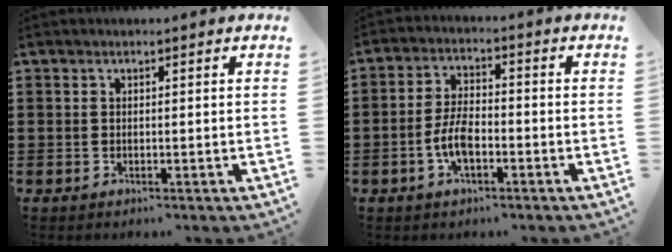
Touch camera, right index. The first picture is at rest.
{"total": 5.8, "force": [-1.9, 2.8, 4.7], "torque": [-0.115, -0.001, -0.044]}